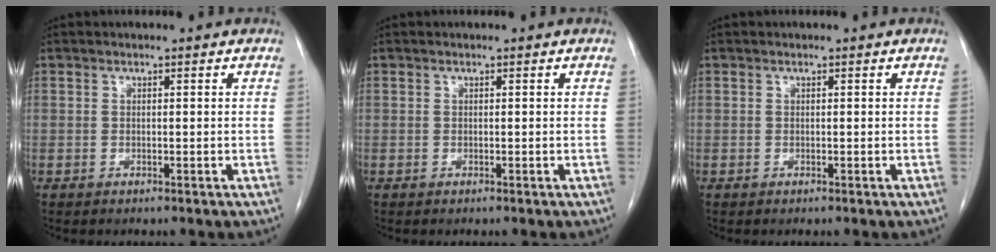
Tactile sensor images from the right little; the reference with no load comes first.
{"total": 0.0}
{"total": 0.0}